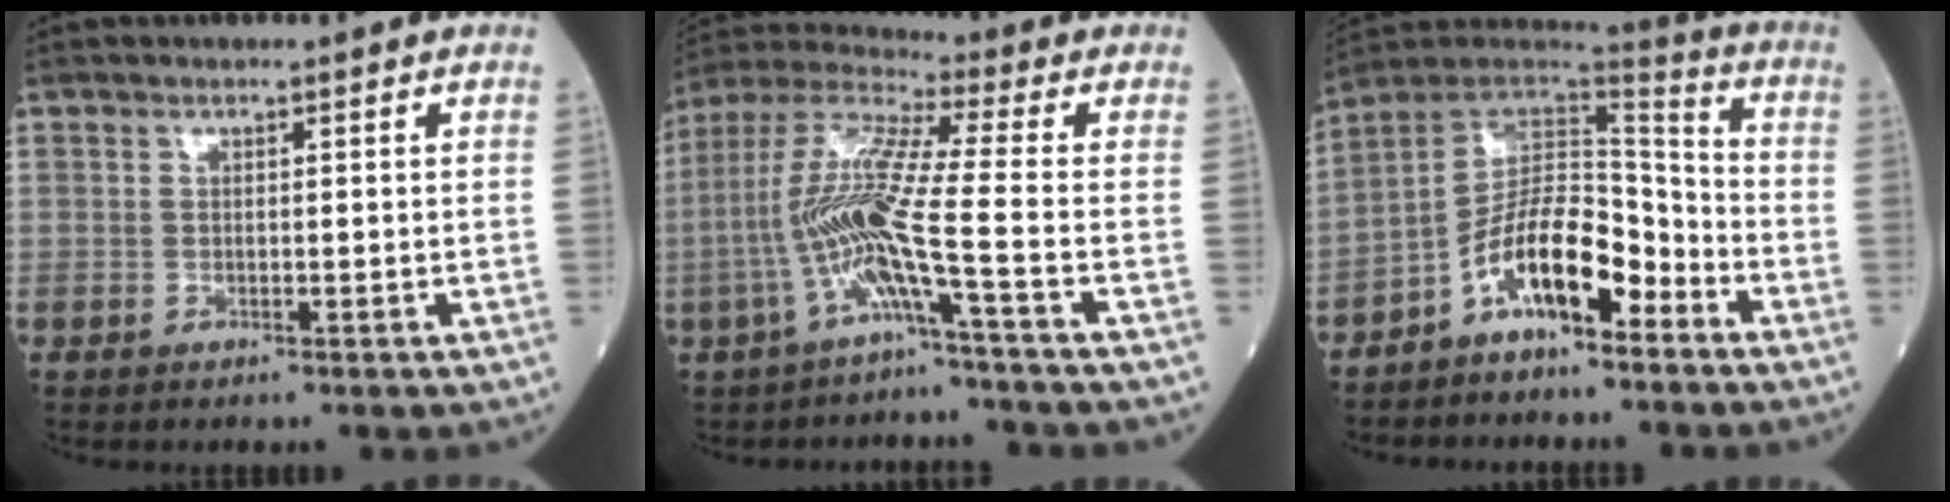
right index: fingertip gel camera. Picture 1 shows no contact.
{"total": 11.8, "force": [-3.7, -1.1, 11.2], "torque": [-0.243, 0.009, -0.082]}
{"total": 11.8, "force": [-6.4, 4.5, 8.8], "torque": [-0.159, 0.031, -0.116]}